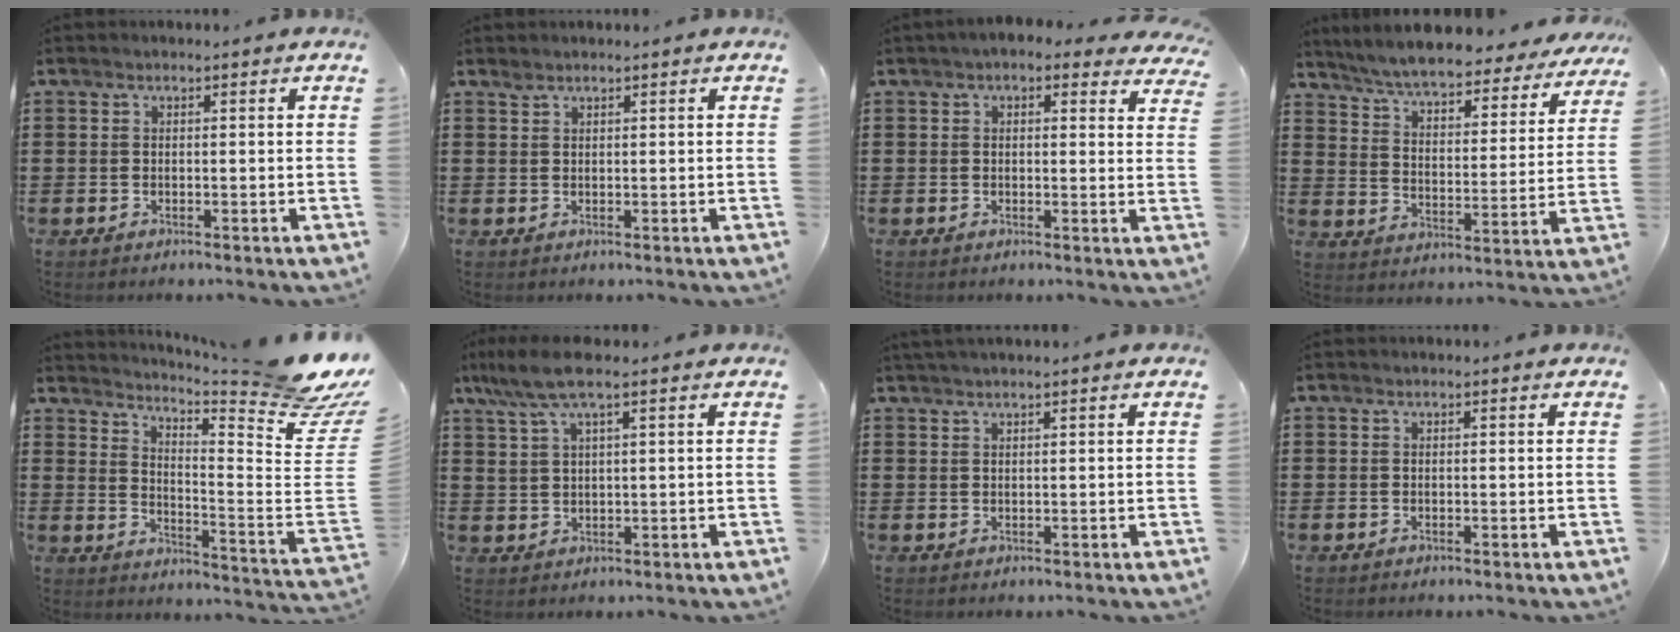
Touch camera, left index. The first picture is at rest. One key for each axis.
{"total": 0.8, "fx": 0.7, "fy": 0.2, "fz": 0.3, "tx": -0.006, "ty": 0.001, "tz": 0.014}
{"total": 2.7, "fx": 1.9, "fy": 1.5, "fz": 1.1, "tx": -0.023, "ty": -0.001, "tz": 0.031}
{"total": 6.4, "fx": 6.1, "fy": 0.2, "fz": 1.9, "tx": -0.065, "ty": -0.042, "tz": 0.105}
{"total": 8.9, "fx": 7.2, "fy": 0.4, "fz": 5.1, "tx": -0.086, "ty": -0.078, "tz": 0.116}
{"total": 5.7, "fx": 3.4, "fy": 0.9, "fz": 4.5, "tx": -0.109, "ty": -0.001, "tz": 0.056}
{"total": 1.2, "fx": 1.0, "fy": -0.1, "fz": 0.7, "tx": -0.013, "ty": -0.001, "tz": 0.019}
{"total": 0.0}